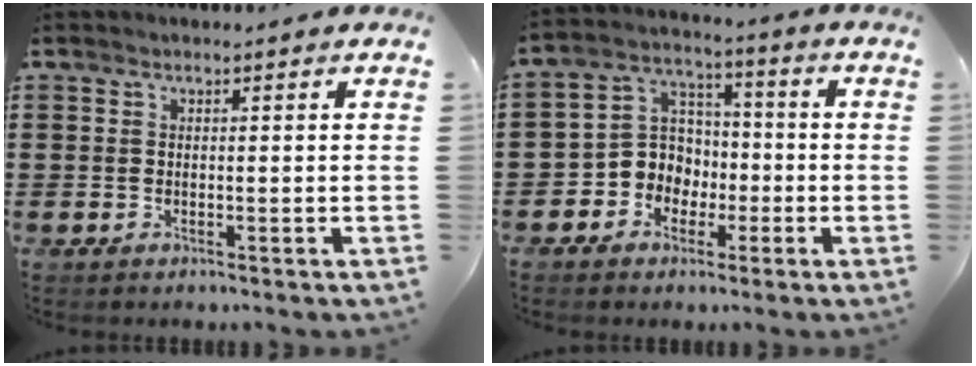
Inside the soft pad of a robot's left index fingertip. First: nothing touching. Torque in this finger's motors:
{"motor_torque": [1.16, 0.54, 0.56, 0.04]}